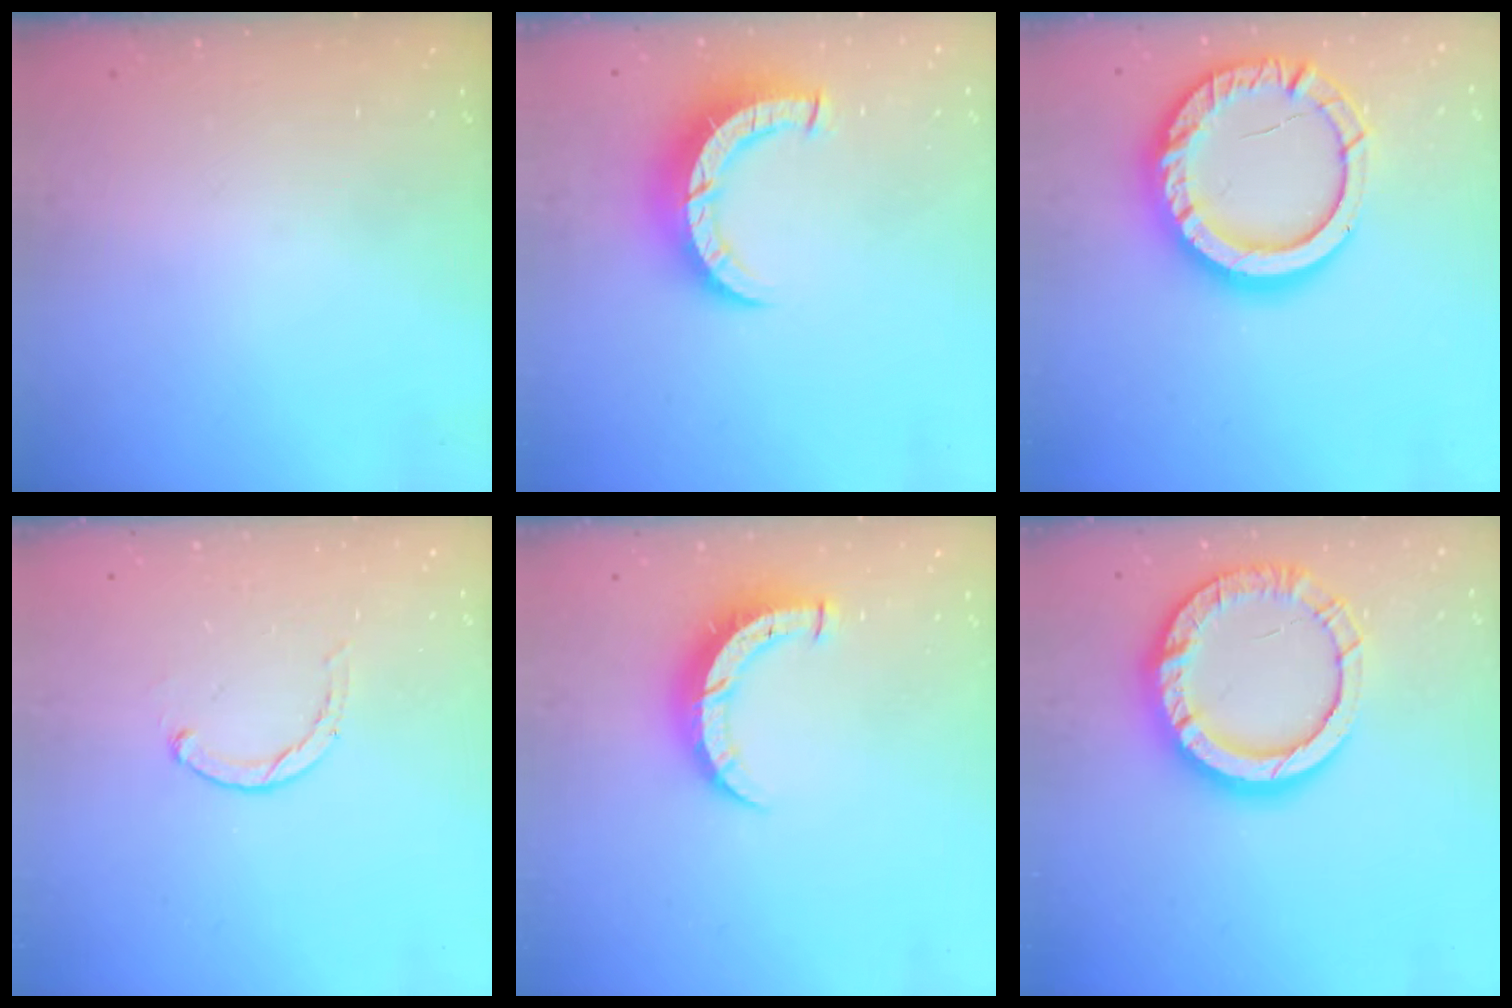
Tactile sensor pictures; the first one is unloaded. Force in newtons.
{"total": 8.8, "press": 8.8, "slide": 1.1}
{"total": 19.7, "press": 19.6, "slide": 1.7}
{"total": 0.6, "press": 0.6, "slide": 0.2}
{"total": 7.9, "press": 7.8, "slide": 0.8}
{"total": 17.0, "press": 17.0, "slide": 1.3}